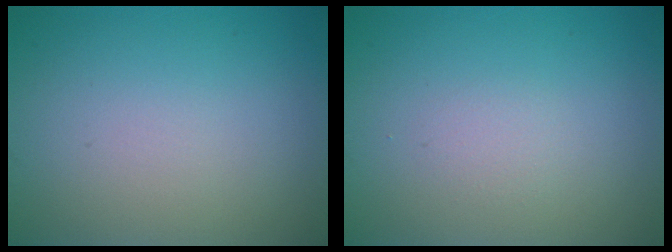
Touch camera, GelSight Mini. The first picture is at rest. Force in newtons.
{"total": 0.8, "press": 0.8, "slide": 0.1}